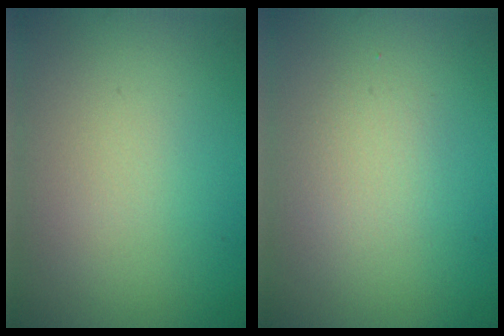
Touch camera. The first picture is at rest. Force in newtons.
{"total": 1.4, "press": 1.4, "slide": 0.1}